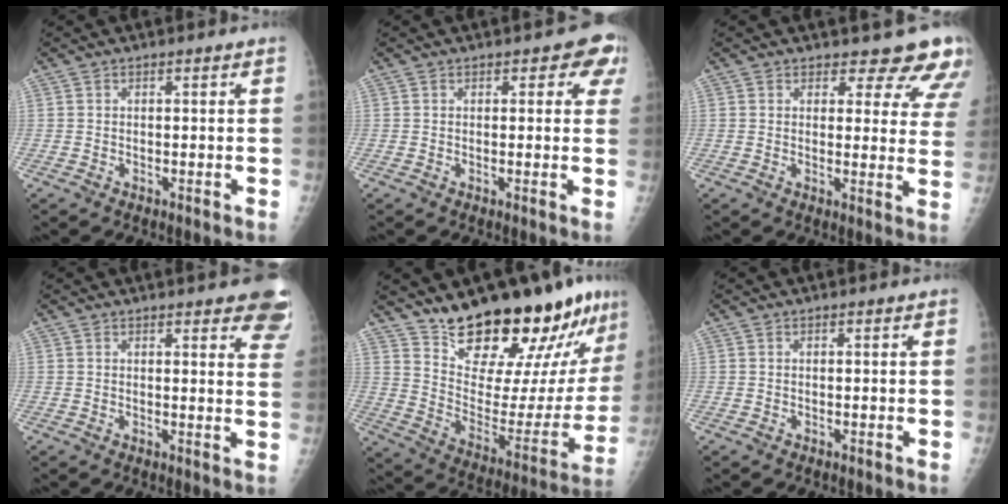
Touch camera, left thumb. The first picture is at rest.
{"total": 3.9, "force": [1.8, 2.4, 2.5], "torque": [0.012, -0.001, 0.010]}
{"total": 10.9, "force": [9.6, 4.4, 2.7], "torque": [0.020, -0.060, 0.086]}
{"total": 10.1, "force": [7.4, 2.9, 6.3], "torque": [-0.040, -0.028, 0.069]}
{"total": 25.6, "force": [19.5, 7.1, 14.9], "torque": [-0.188, -0.118, 0.298]}
{"total": 0.0}